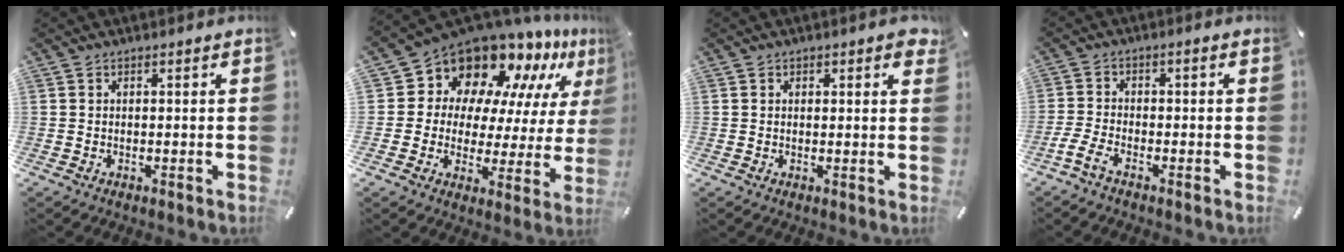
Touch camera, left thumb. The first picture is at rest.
{"total": 13.1, "force": [10.9, 6.9, 2.4], "torque": [-0.053, -0.114, 0.188]}
{"total": 1.6, "force": [0.9, 0.8, 1.1], "torque": [-0.008, -0.003, 0.012]}
{"total": 4.2, "force": [-2.7, 1.1, 3.1], "torque": [-0.069, 0.000, -0.051]}